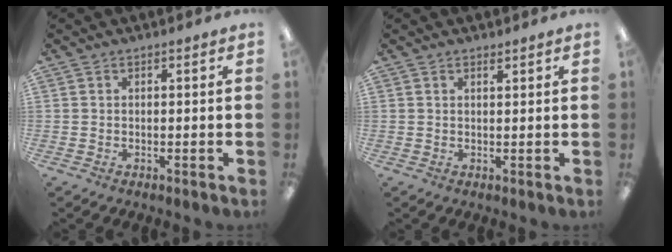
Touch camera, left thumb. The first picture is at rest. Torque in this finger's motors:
{"motor_torque": [-0.07, -0.09, -0.36, 0.18, -0.03]}